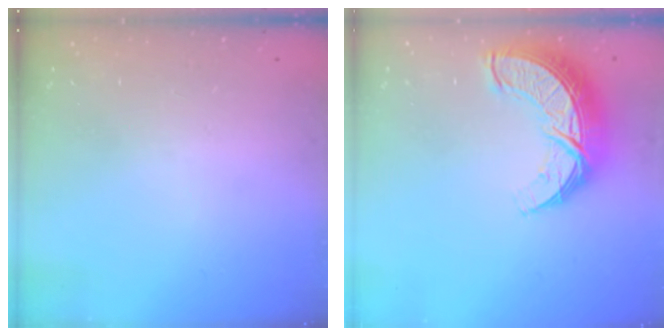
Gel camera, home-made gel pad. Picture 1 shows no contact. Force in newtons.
{"total": 14.4, "press": 14.4, "slide": 1.0}